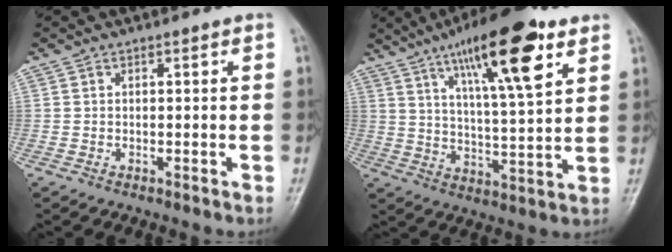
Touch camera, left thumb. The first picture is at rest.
{"total": 18.6, "force": [9.9, 4.5, 15.0], "torque": [-0.221, -0.036, 0.162]}